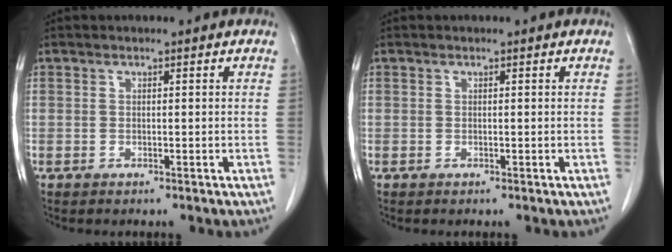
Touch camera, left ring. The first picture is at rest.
{"total": 0.0}